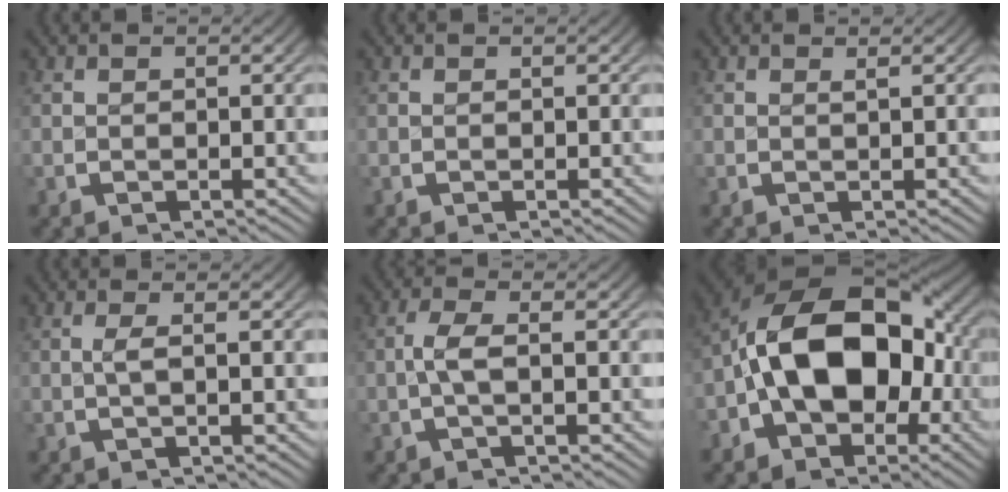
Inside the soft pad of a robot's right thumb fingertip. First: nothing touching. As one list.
[{"total": 0.0}, {"total": 0.6, "force": [0.5, -0.1, 0.3], "torque": [-0.003, 0.000, 0.009]}, {"total": 1.6, "force": [0.1, 0.2, 1.6], "torque": [-0.033, 0.000, 0.002]}, {"total": 2.6, "force": [-0.4, 0.8, 2.5], "torque": [-0.062, 0.000, -0.010]}, {"total": 15.5, "force": [-1.4, 10.5, 11.3], "torque": [-0.218, -0.040, -0.014]}]